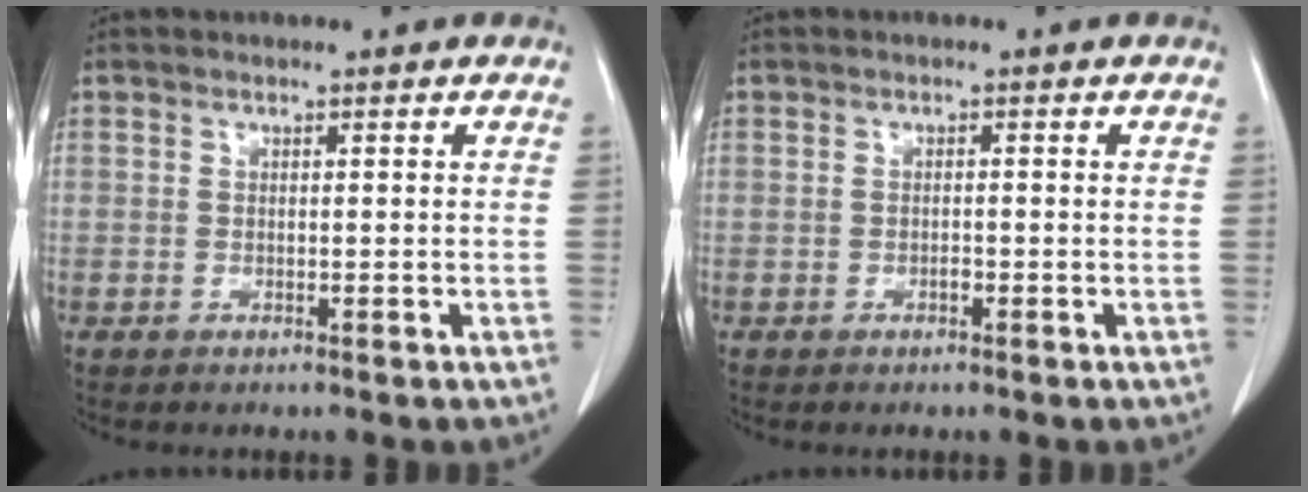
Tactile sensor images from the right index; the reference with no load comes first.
{"total": 0.7, "force": [-0.3, 0.3, 0.5], "torque": [-0.013, 0.001, -0.005]}